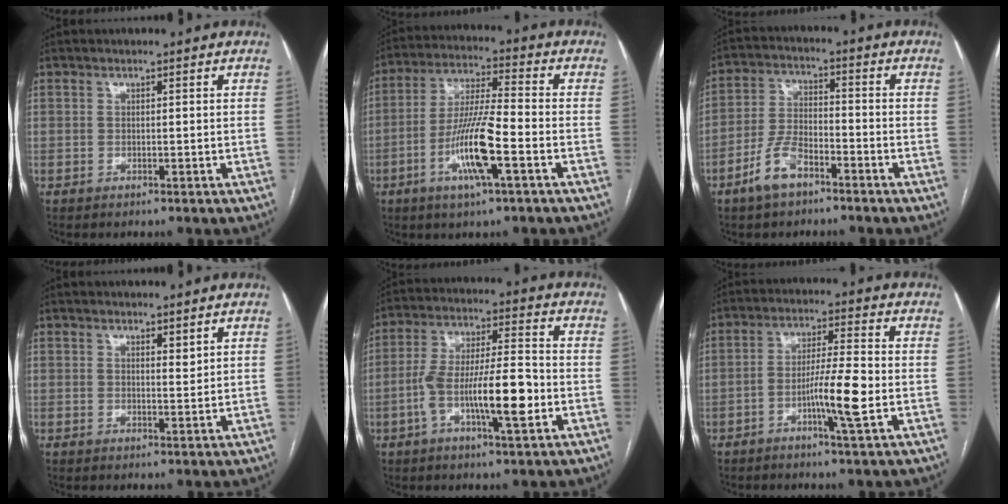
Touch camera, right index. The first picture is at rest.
{"total": 11.6, "force": [-4.2, 1.0, 10.8], "torque": [-0.212, -0.006, -0.080]}
{"total": 7.1, "force": [-4.6, 2.8, 4.7], "torque": [-0.107, 0.005, -0.091]}
{"total": 1.4, "force": [1.0, 0.3, 0.8], "torque": [-0.015, -0.009, 0.018]}
{"total": 12.7, "force": [-3.7, 2.1, 11.9], "torque": [-0.218, 0.010, -0.064]}
{"total": 7.8, "force": [-2.5, 0.0, 7.4], "torque": [-0.135, 0.001, -0.046]}